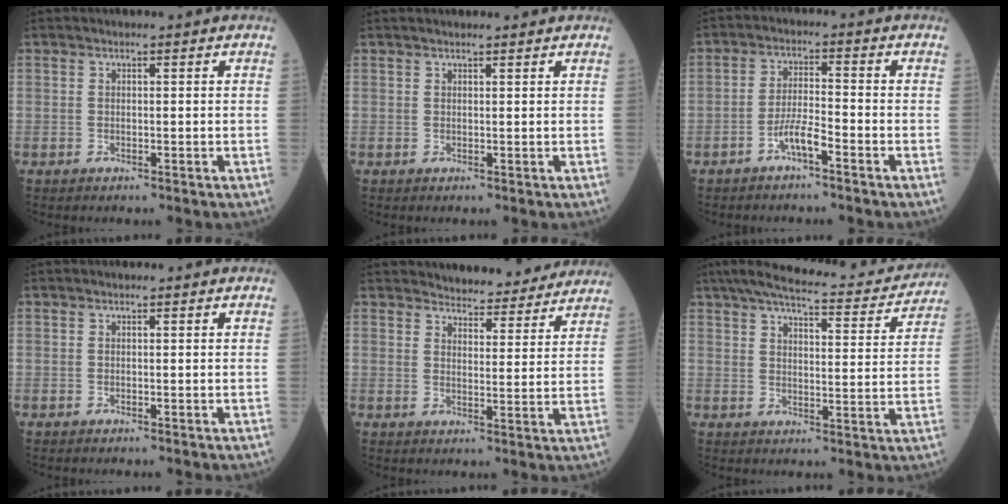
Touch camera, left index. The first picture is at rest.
{"total": 3.1, "force": [2.8, 0.3, 1.1], "torque": [-0.011, 0.019, 0.034]}
{"total": 4.0, "force": [-2.7, 0.2, 2.9], "torque": [-0.057, -0.001, -0.055]}
{"total": 0.0}
{"total": 12.0, "force": [11.5, 2.2, 2.4], "torque": [-0.018, -0.010, 0.136]}
{"total": 19.0, "force": [16.9, 3.2, 8.0], "torque": [-0.120, 0.005, 0.213]}